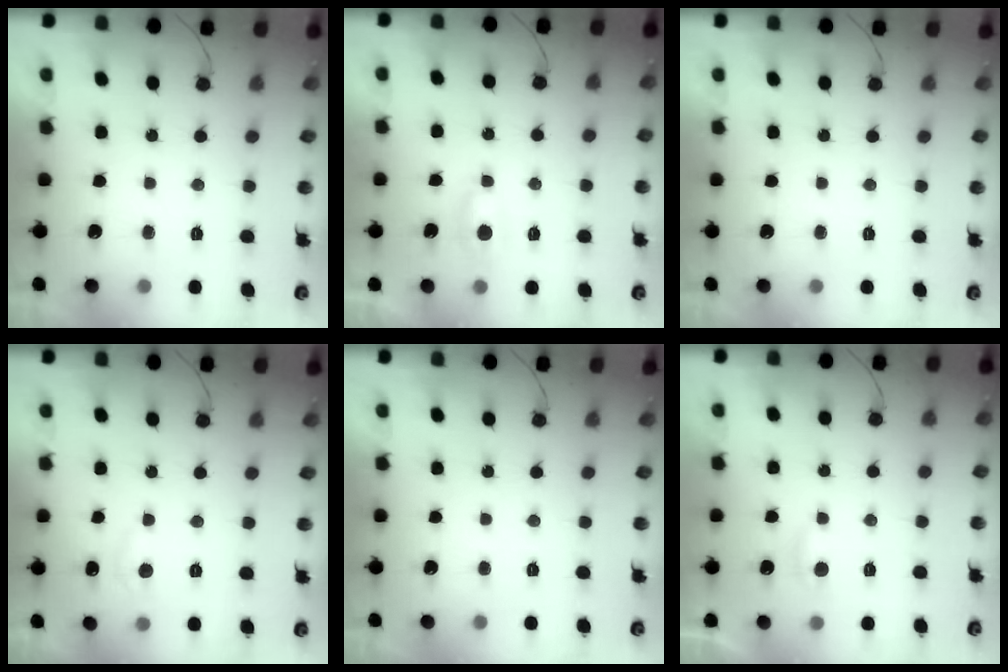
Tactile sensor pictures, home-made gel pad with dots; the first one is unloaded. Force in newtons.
{"total": 3.4, "press": 3.4, "slide": 0.4}
{"total": 0.0}
{"total": 5.3, "press": 5.2, "slide": 0.8}
{"total": 0.0}
{"total": 2.8, "press": 2.8, "slide": 0.4}